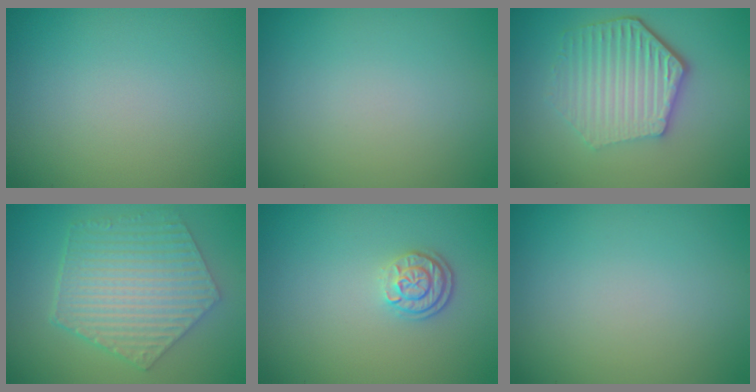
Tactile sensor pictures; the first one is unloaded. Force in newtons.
{"total": 0.0}
{"total": 5.9, "press": 4.5, "slide": 3.8}
{"total": 6.5, "press": 5.0, "slide": 4.1}
{"total": 2.3, "press": 2.0, "slide": 1.3}
{"total": 0.0}